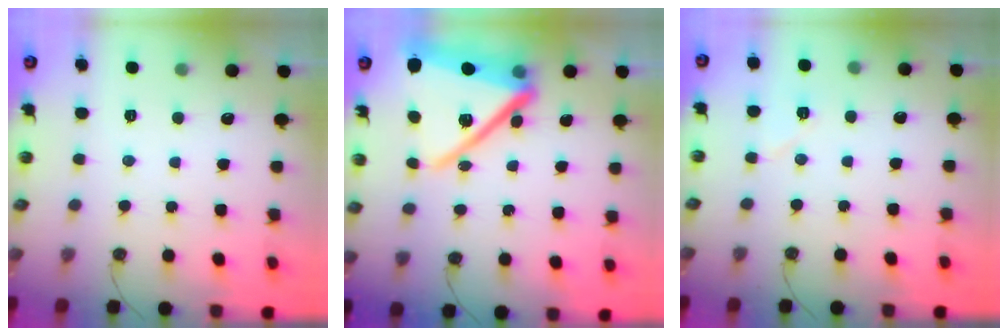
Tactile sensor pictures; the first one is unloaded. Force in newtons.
{"total": 22.9, "press": 22.8, "slide": 1.7}
{"total": 6.3, "press": 4.4, "slide": 4.5}